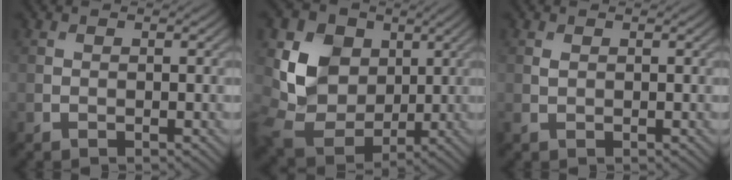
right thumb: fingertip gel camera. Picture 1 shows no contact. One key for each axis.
{"total": 10.0, "fx": 2.9, "fy": 8.0, "fz": 5.2, "tx": -0.135, "ty": -0.006, "tz": 0.042}
{"total": 0.7, "fx": 0.3, "fy": 0.4, "fz": 0.5, "tx": -0.019, "ty": 0.000, "tz": 0.006}